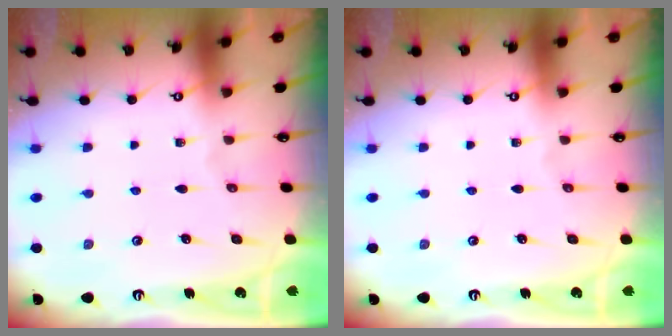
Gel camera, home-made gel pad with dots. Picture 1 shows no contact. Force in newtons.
{"total": 0.0}